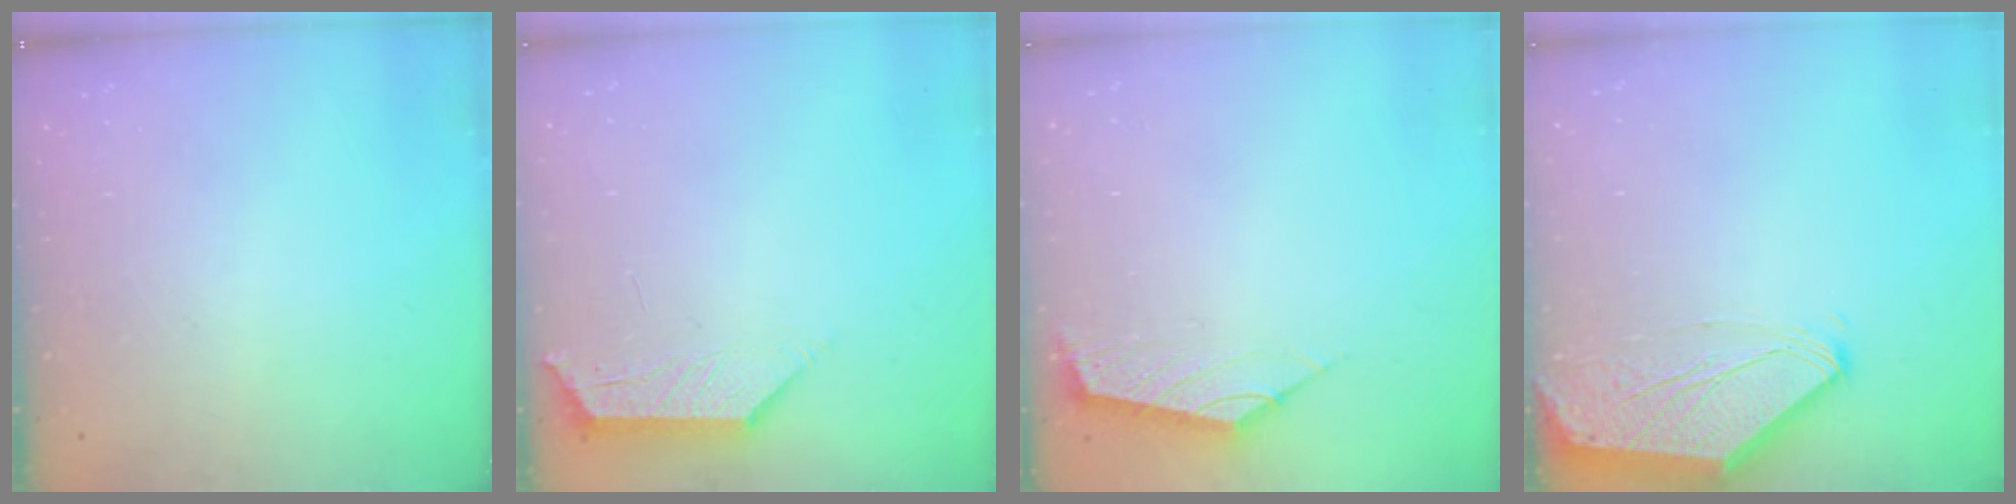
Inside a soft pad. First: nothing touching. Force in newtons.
{"total": 1.8, "press": 1.7, "slide": 0.4}
{"total": 2.6, "press": 2.5, "slide": 0.6}
{"total": 0.0}